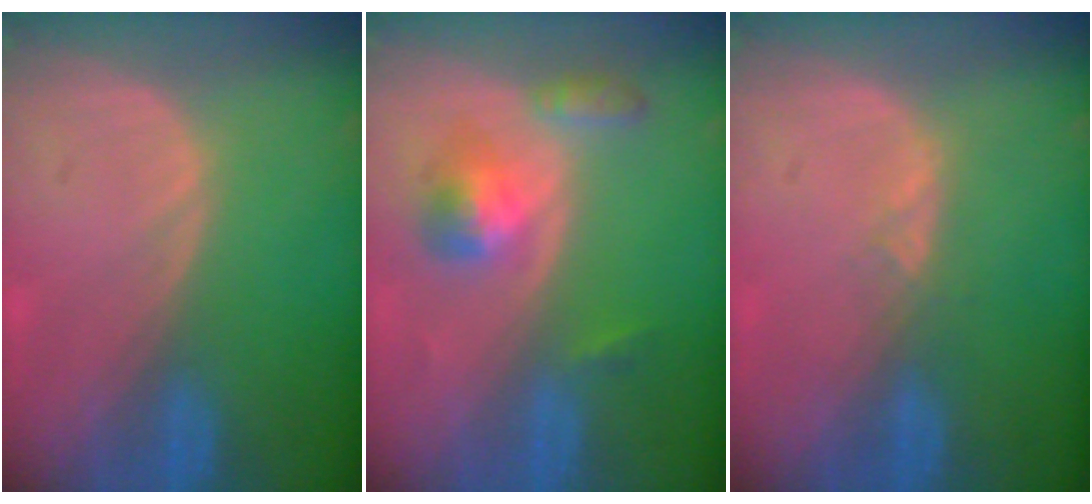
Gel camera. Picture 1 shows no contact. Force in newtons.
{"total": 5.3, "press": 4.9, "slide": 1.9}
{"total": 1.4, "press": 1.2, "slide": 0.8}